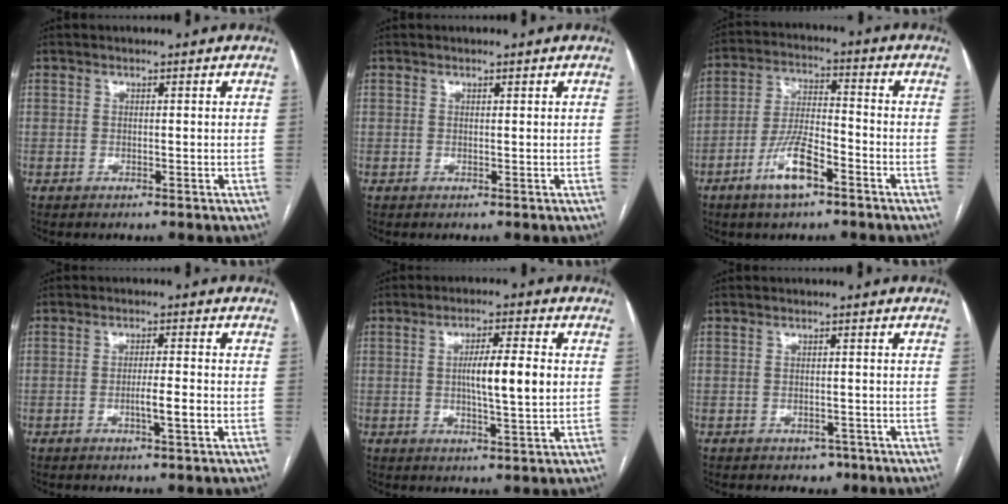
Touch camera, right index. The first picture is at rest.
{"total": 0.0}
{"total": 8.9, "force": [-5.0, 2.5, 6.9], "torque": [-0.142, 0.002, -0.091]}
{"total": 3.7, "force": [-1.2, 0.1, 3.5], "torque": [-0.058, -0.001, -0.018]}
{"total": 7.5, "force": [0.4, 0.7, 7.5], "torque": [-0.127, 0.003, 0.005]}
{"total": 2.1, "force": [-1.4, 1.4, 0.7], "torque": [-0.007, 0.004, -0.010]}